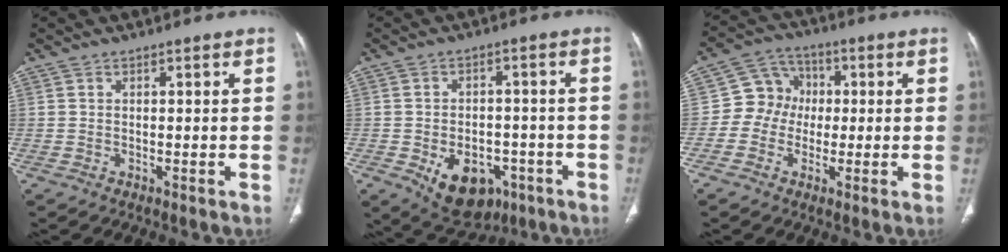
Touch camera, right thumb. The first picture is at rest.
{"total": 11.9, "force": [-4.9, 8.1, 7.2], "torque": [-0.081, 0.016, -0.057]}
{"total": 8.2, "force": [-0.4, 7.6, 3.2], "torque": [-0.019, 0.023, -0.022]}